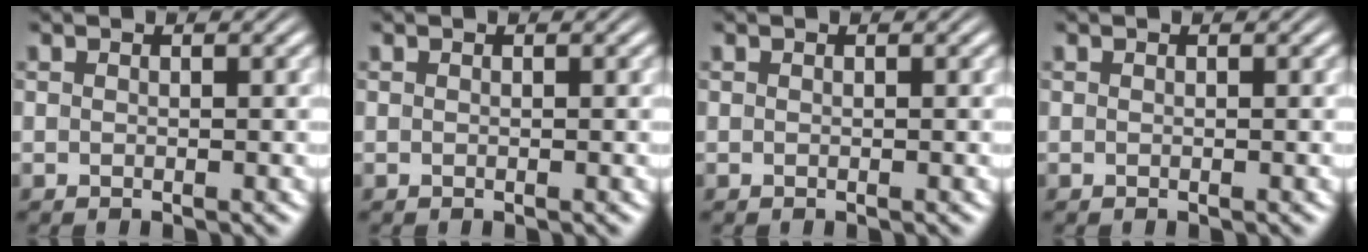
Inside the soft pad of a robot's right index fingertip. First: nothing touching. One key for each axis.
{"total": 0.0}
{"total": 0.0}
{"total": 0.0}